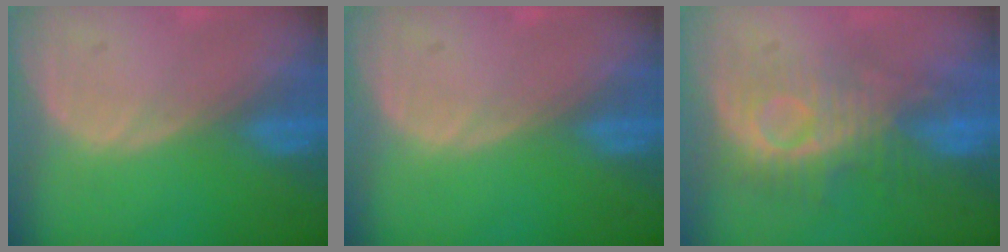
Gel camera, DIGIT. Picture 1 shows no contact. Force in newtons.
{"total": 0.0}
{"total": 8.7, "press": 8.5, "slide": 2.0}